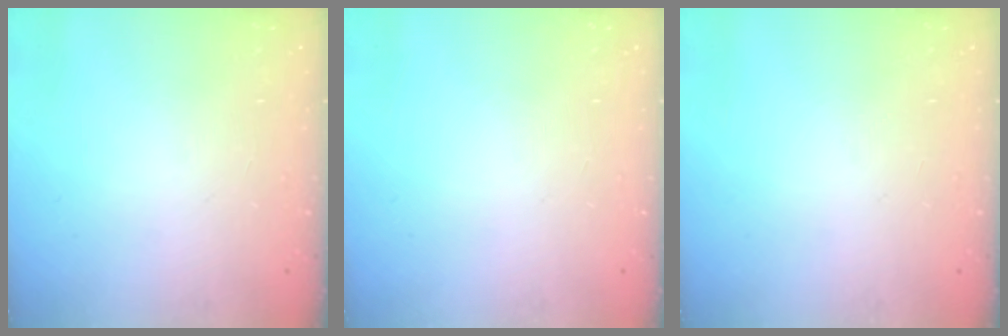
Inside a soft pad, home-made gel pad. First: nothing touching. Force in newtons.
{"total": 0.0}
{"total": 0.0}